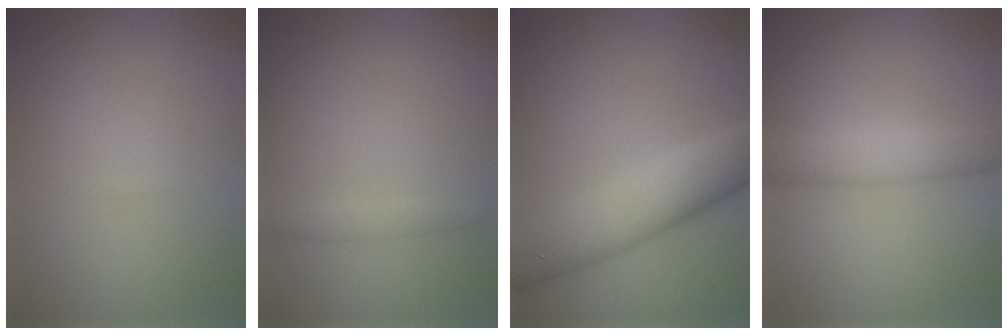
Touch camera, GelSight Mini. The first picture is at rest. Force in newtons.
{"total": 1.1, "press": 1.1, "slide": 0.0}
{"total": 6.8, "press": 6.8, "slide": 0.1}
{"total": 4.2, "press": 4.2, "slide": 0.0}